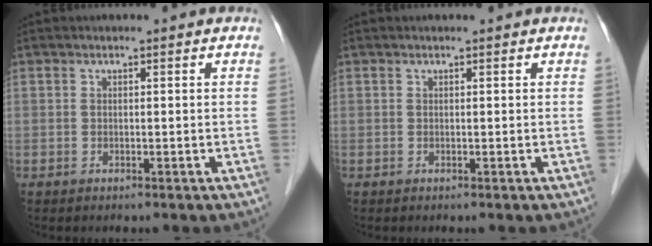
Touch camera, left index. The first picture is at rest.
{"total": 0.0}